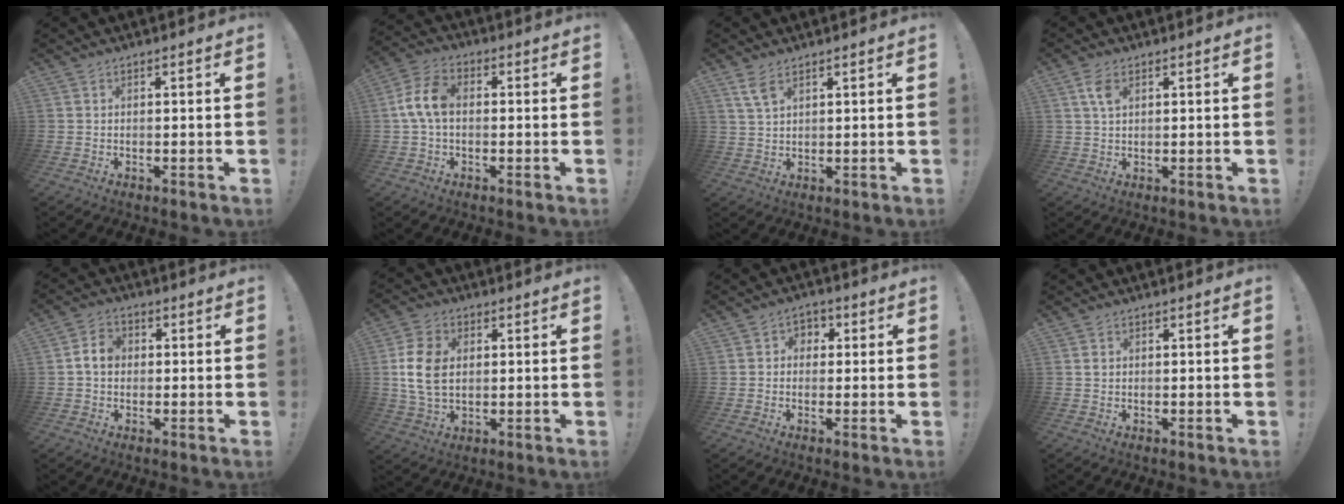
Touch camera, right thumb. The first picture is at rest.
{"total": 9.2, "force": [0.1, 5.8, 7.2], "torque": [-0.136, 0.011, 0.007]}
{"total": 4.7, "force": [2.9, 1.9, 3.2], "torque": [-0.063, -0.009, 0.055]}
{"total": 4.5, "force": [1.8, 2.4, 3.3], "torque": [-0.065, 0.002, 0.035]}
{"total": 5.6, "force": [-0.1, 4.4, 3.4], "torque": [-0.051, 0.013, -0.001]}
{"total": 12.9, "force": [1.2, 9.0, 9.2], "torque": [-0.172, 0.002, 0.025]}
{"total": 3.7, "force": [-0.7, 3.4, 1.2], "torque": [-0.009, 0.008, -0.015]}
{"total": 0.8, "force": [0.2, 0.7, 0.2], "torque": [-0.005, 0.004, 0.003]}